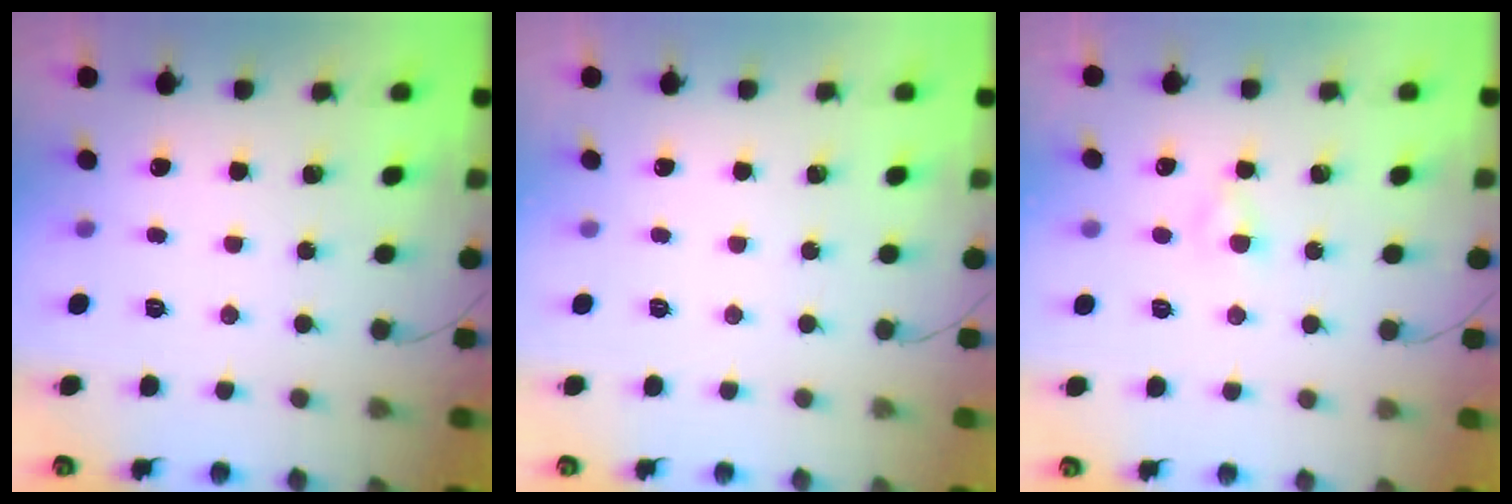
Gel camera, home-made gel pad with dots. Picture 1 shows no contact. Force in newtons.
{"total": 0.0}
{"total": 1.9, "press": 1.6, "slide": 0.9}